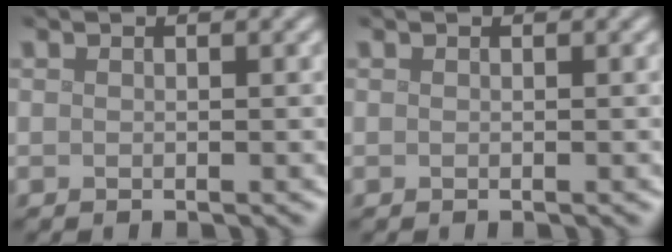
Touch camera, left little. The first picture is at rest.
{"total": 0.0}